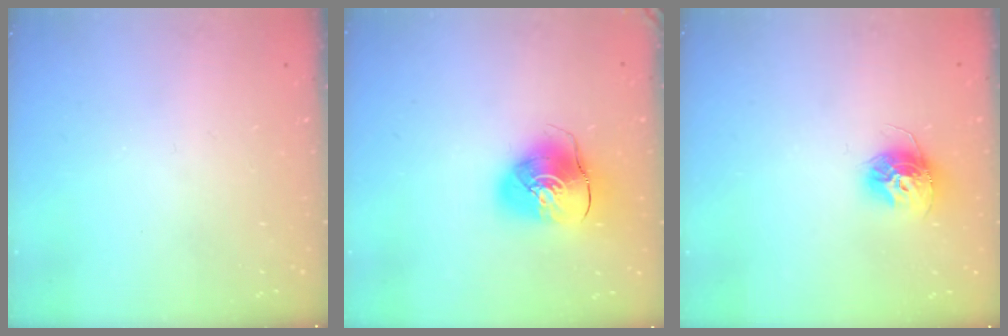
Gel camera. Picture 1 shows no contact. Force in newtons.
{"total": 10.8, "press": 10.7, "slide": 1.5}
{"total": 11.9, "press": 11.9, "slide": 0.9}